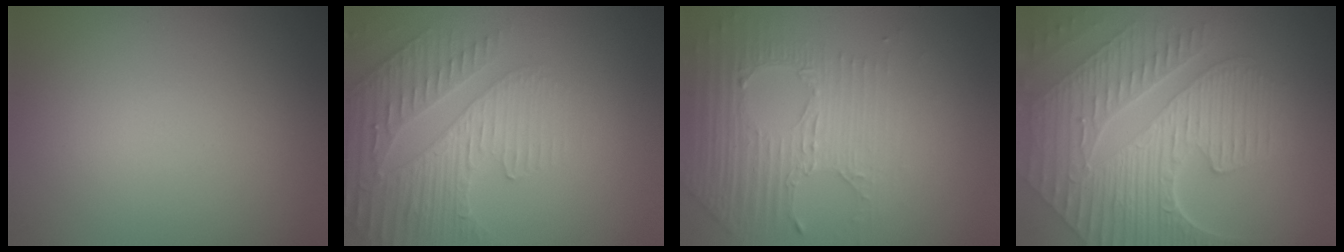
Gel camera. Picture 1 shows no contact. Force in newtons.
{"total": 4.8, "press": 3.6, "slide": 3.1}
{"total": 4.9, "press": 3.2, "slide": 3.7}
{"total": 9.8, "press": 6.5, "slide": 7.3}